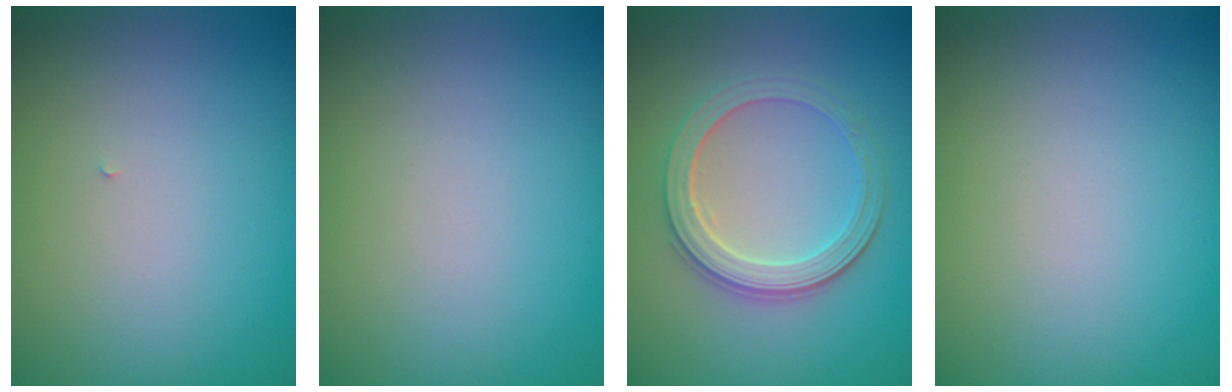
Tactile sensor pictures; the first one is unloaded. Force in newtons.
{"total": 0.0}
{"total": 3.9, "press": 3.3, "slide": 2.0}
{"total": 0.0}